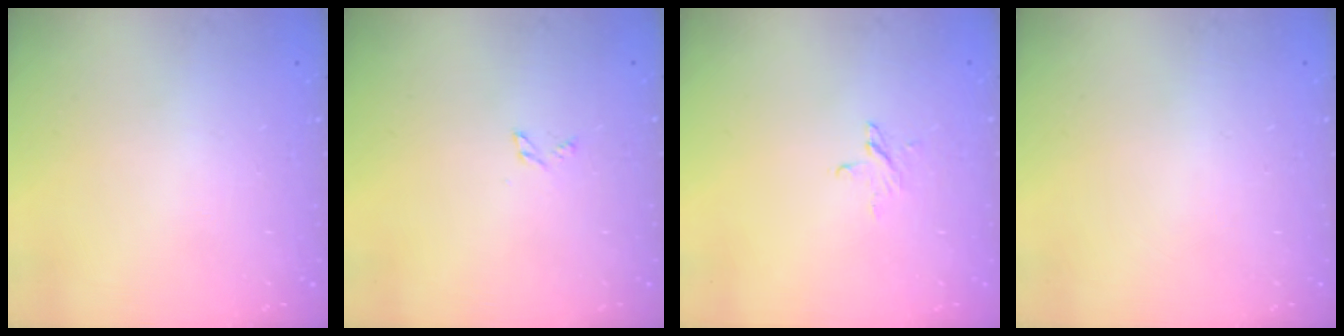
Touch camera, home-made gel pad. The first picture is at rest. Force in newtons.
{"total": 2.4, "press": 2.3, "slide": 0.3}
{"total": 3.9, "press": 3.8, "slide": 0.3}
{"total": 0.0}